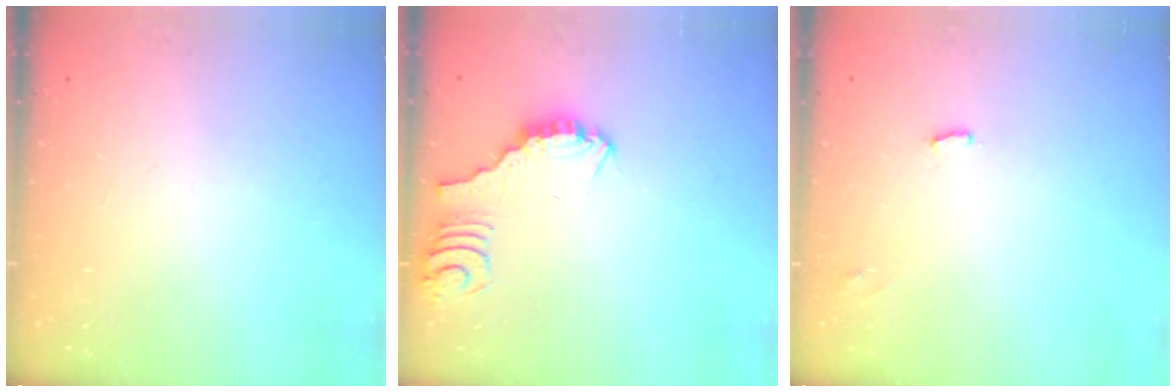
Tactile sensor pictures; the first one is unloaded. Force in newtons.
{"total": 3.0, "press": 3.0, "slide": 0.2}
{"total": 4.5, "press": 4.5, "slide": 0.2}